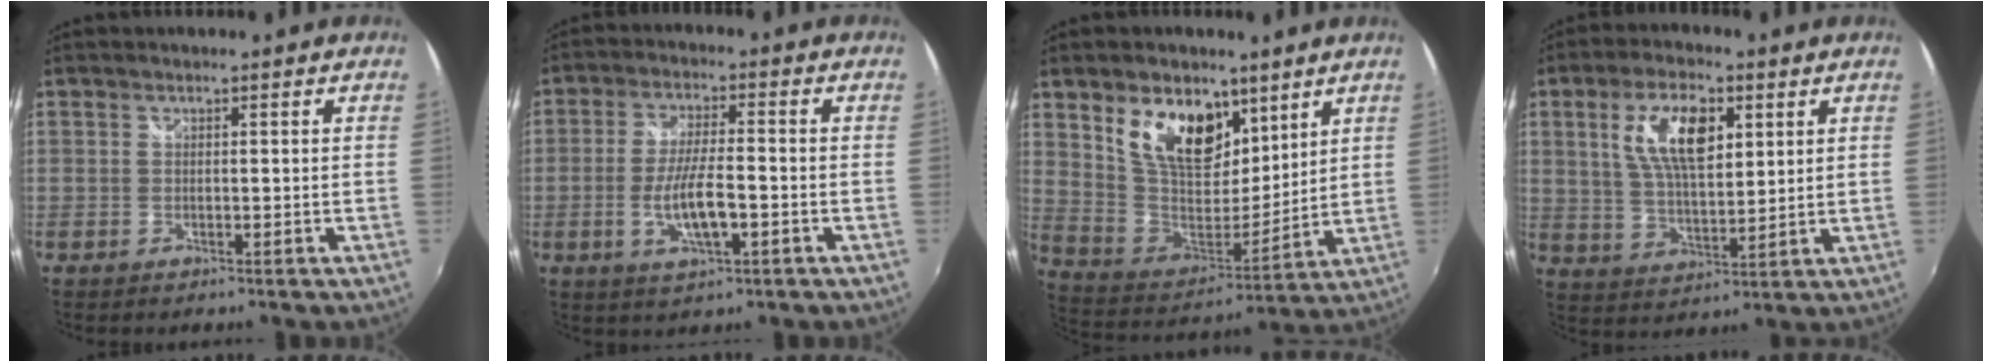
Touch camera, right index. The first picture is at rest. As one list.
[{"total": 8.3, "force": [-2.5, 2.1, 7.6], "torque": [-0.148, -0.009, -0.044]}, {"total": 16.2, "force": [8.7, 9.1, 10.1], "torque": [-0.191, 0.002, 0.168]}, {"total": 11.3, "force": [4.0, 4.9, 9.4], "torque": [-0.180, 0.011, 0.076]}]